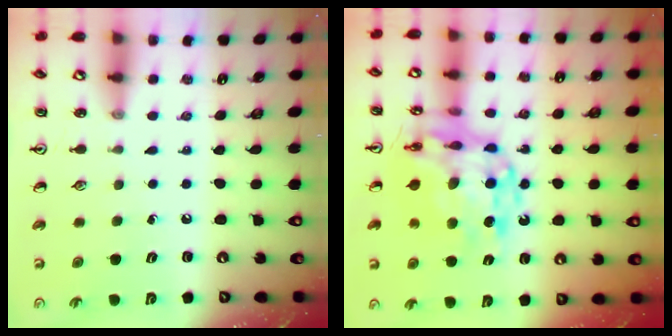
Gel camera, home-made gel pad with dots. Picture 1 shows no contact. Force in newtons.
{"total": 16.6, "press": 16.5, "slide": 1.8}